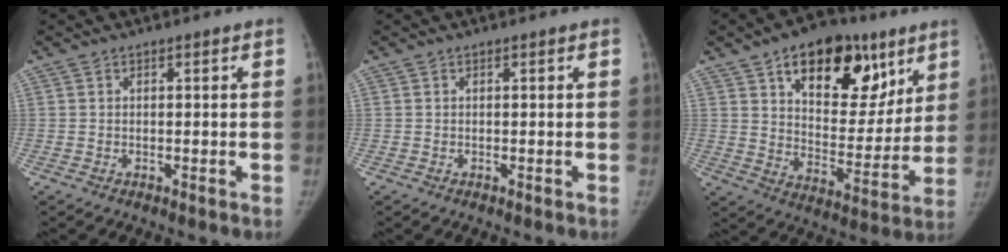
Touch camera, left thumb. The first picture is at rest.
{"total": 0.0}
{"total": 22.3, "force": [11.7, 12.7, 14.1], "torque": [-0.149, -0.035, 0.178]}